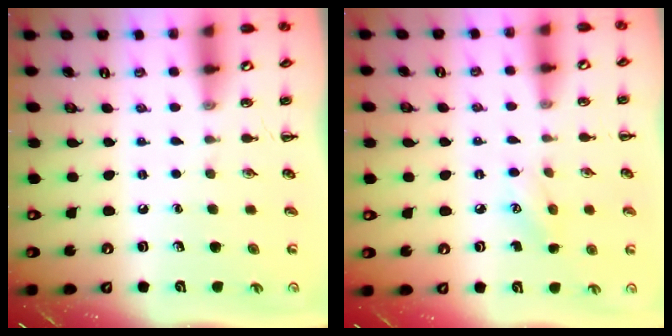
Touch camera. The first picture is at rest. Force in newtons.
{"total": 5.6, "press": 5.5, "slide": 1.3}